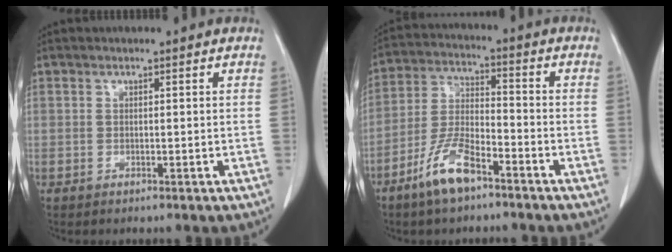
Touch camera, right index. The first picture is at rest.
{"total": 9.2, "force": [-6.1, 2.6, 6.4], "torque": [-0.142, -0.004, -0.118]}